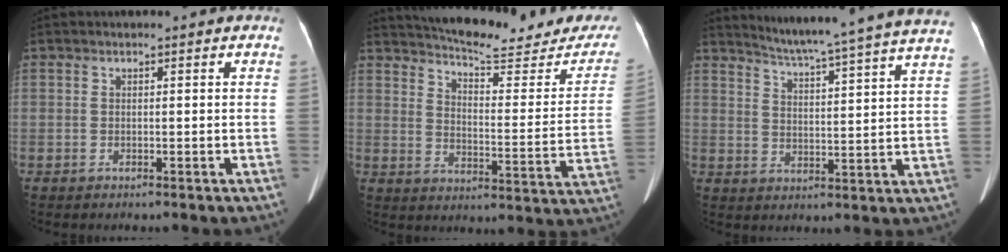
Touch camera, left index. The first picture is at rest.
{"total": 22.8, "force": [20.6, 4.5, 8.7], "torque": [-0.123, -0.058, 0.248]}
{"total": 22.1, "force": [20.1, -1.9, 9.0], "torque": [-0.146, -0.058, 0.254]}